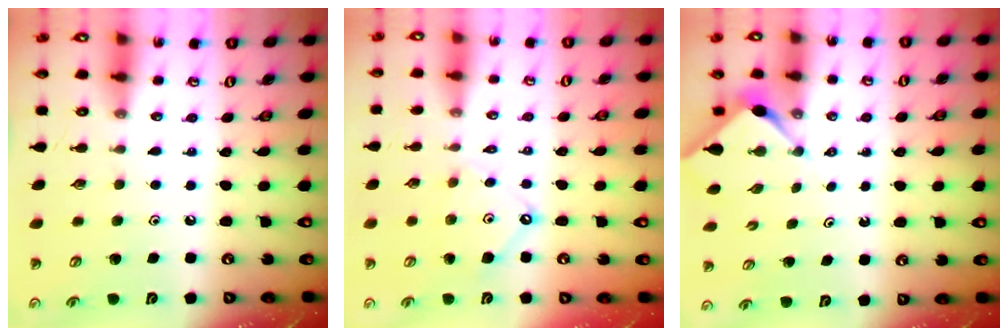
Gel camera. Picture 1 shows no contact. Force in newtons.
{"total": 6.9, "press": 6.9, "slide": 0.7}
{"total": 3.0, "press": 3.0, "slide": 0.3}